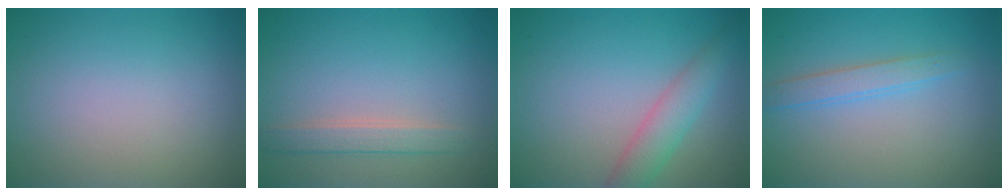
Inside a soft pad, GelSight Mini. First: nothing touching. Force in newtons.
{"total": 2.1, "press": 2.1, "slide": 0.2}
{"total": 3.1, "press": 3.1, "slide": 0.1}
{"total": 2.0, "press": 2.0, "slide": 0.1}